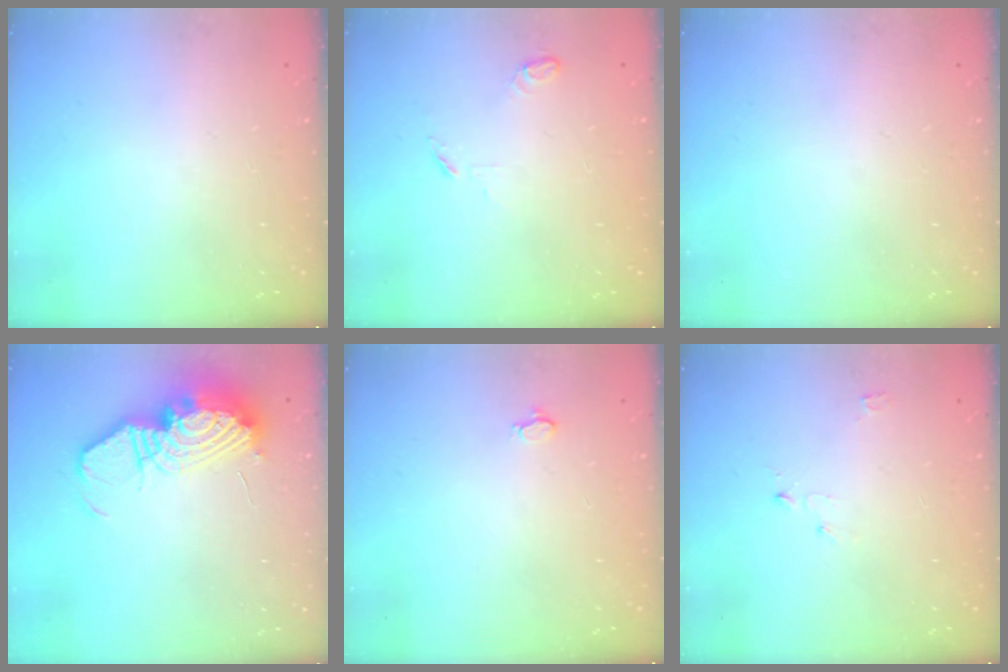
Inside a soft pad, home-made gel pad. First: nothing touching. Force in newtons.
{"total": 3.7, "press": 3.6, "slide": 0.4}
{"total": 0.0}
{"total": 16.1, "press": 16.0, "slide": 1.3}
{"total": 2.8, "press": 2.8, "slide": 0.3}
{"total": 2.7, "press": 2.6, "slide": 0.3}